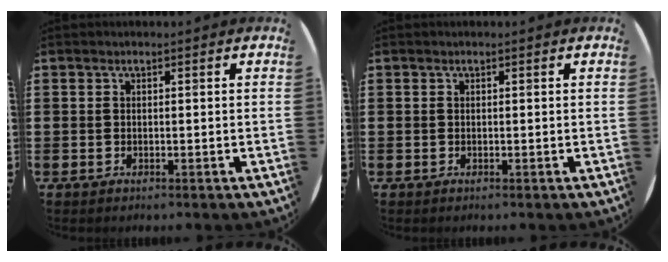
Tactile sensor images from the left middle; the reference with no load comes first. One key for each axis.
{"total": 0.0}